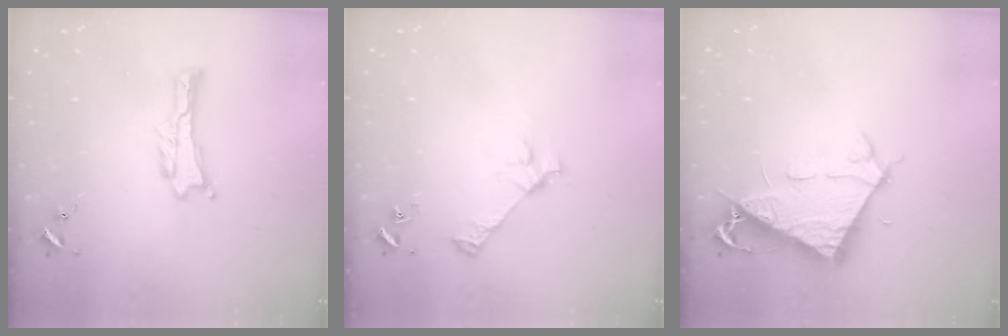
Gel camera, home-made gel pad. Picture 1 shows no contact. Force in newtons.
{"total": 3.6, "press": 3.6, "slide": 0.4}
{"total": 7.1, "press": 7.0, "slide": 0.8}